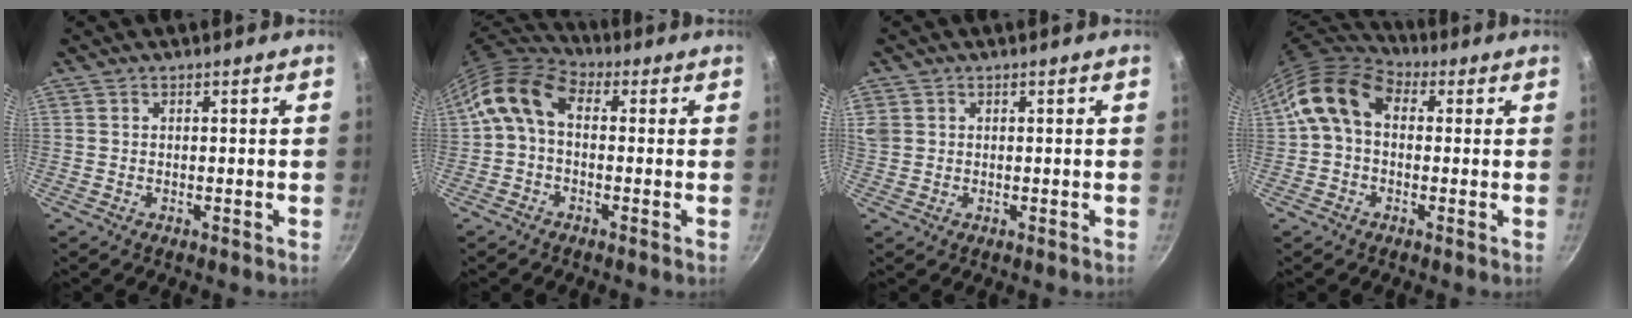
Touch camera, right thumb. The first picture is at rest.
{"total": 9.4, "force": [0.7, 6.3, 6.9], "torque": [-0.130, 0.029, -0.008]}
{"total": 3.8, "force": [1.1, 3.2, 1.7], "torque": [-0.029, 0.004, 0.027]}
{"total": 11.1, "force": [1.7, 8.1, 7.4], "torque": [-0.116, 0.024, 0.009]}